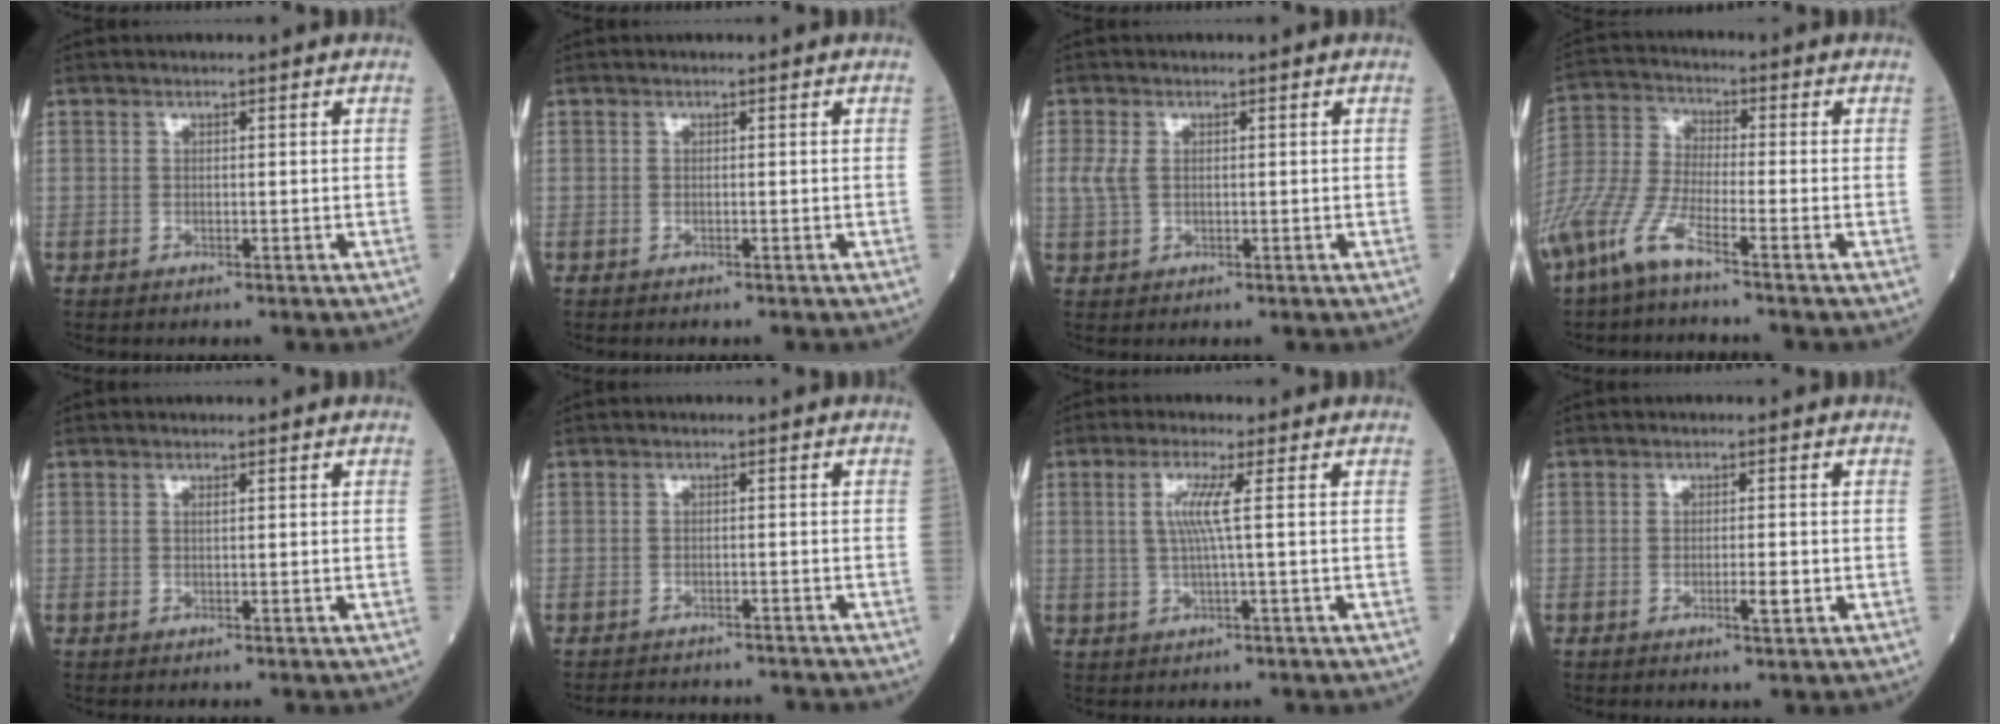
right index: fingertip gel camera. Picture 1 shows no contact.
{"total": 0.0}
{"total": 2.5, "force": [0.4, 1.6, 1.9], "torque": [-0.058, 0.007, 0.011]}
{"total": 10.3, "force": [-6.8, 1.2, 7.7], "torque": [-0.187, -0.021, -0.144]}
{"total": 0.0}
{"total": 8.5, "force": [-8.1, 1.7, 1.7], "torque": [-0.025, 0.001, -0.096]}
{"total": 4.1, "force": [0.6, -0.8, 4.0], "torque": [-0.085, 0.002, 0.013]}
{"total": 2.1, "force": [-0.7, 0.3, 1.9], "torque": [-0.035, -0.003, -0.009]}